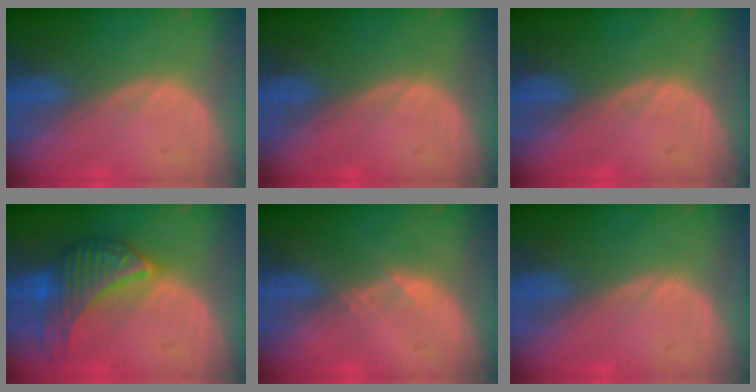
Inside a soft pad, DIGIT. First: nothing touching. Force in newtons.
{"total": 0.0}
{"total": 0.0}
{"total": 9.6, "press": 9.6, "slide": 0.6}
{"total": 0.8, "press": 0.8, "slide": 0.1}
{"total": 0.0}